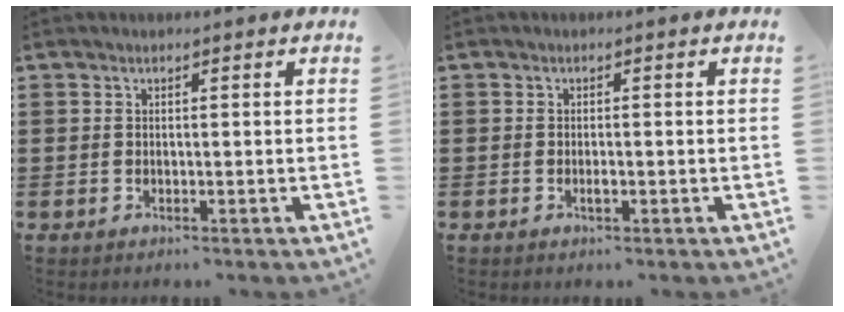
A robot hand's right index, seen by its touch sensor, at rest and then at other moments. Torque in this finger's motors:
{"motor_torque": [0.88, 1.26, 0.00, 0.00]}